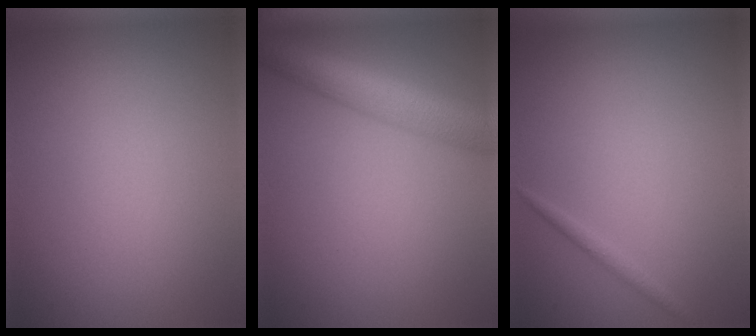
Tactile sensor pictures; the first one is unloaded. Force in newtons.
{"total": 7.2, "press": 7.2, "slide": 0.3}
{"total": 0.9, "press": 0.9, "slide": 0.1}